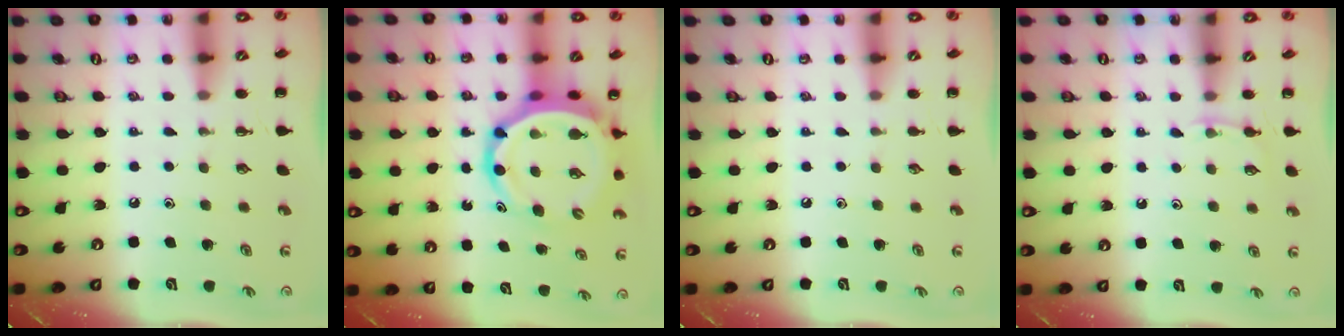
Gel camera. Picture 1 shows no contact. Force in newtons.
{"total": 11.1, "press": 10.6, "slide": 3.4}
{"total": 0.0}
{"total": 3.3, "press": 3.1, "slide": 1.2}